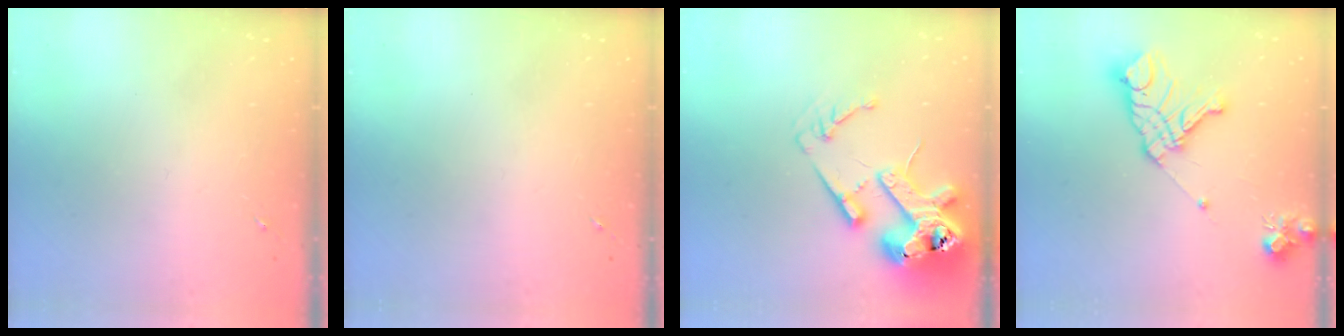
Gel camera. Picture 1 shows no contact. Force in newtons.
{"total": 0.0}
{"total": 18.0, "press": 17.9, "slide": 2.6}
{"total": 15.8, "press": 15.7, "slide": 1.7}